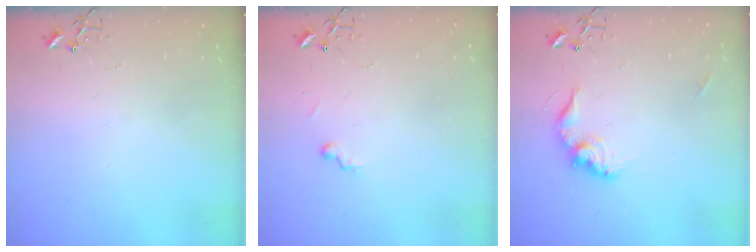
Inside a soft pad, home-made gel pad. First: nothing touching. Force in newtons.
{"total": 5.9, "press": 5.8, "slide": 0.6}
{"total": 12.6, "press": 12.6, "slide": 0.7}